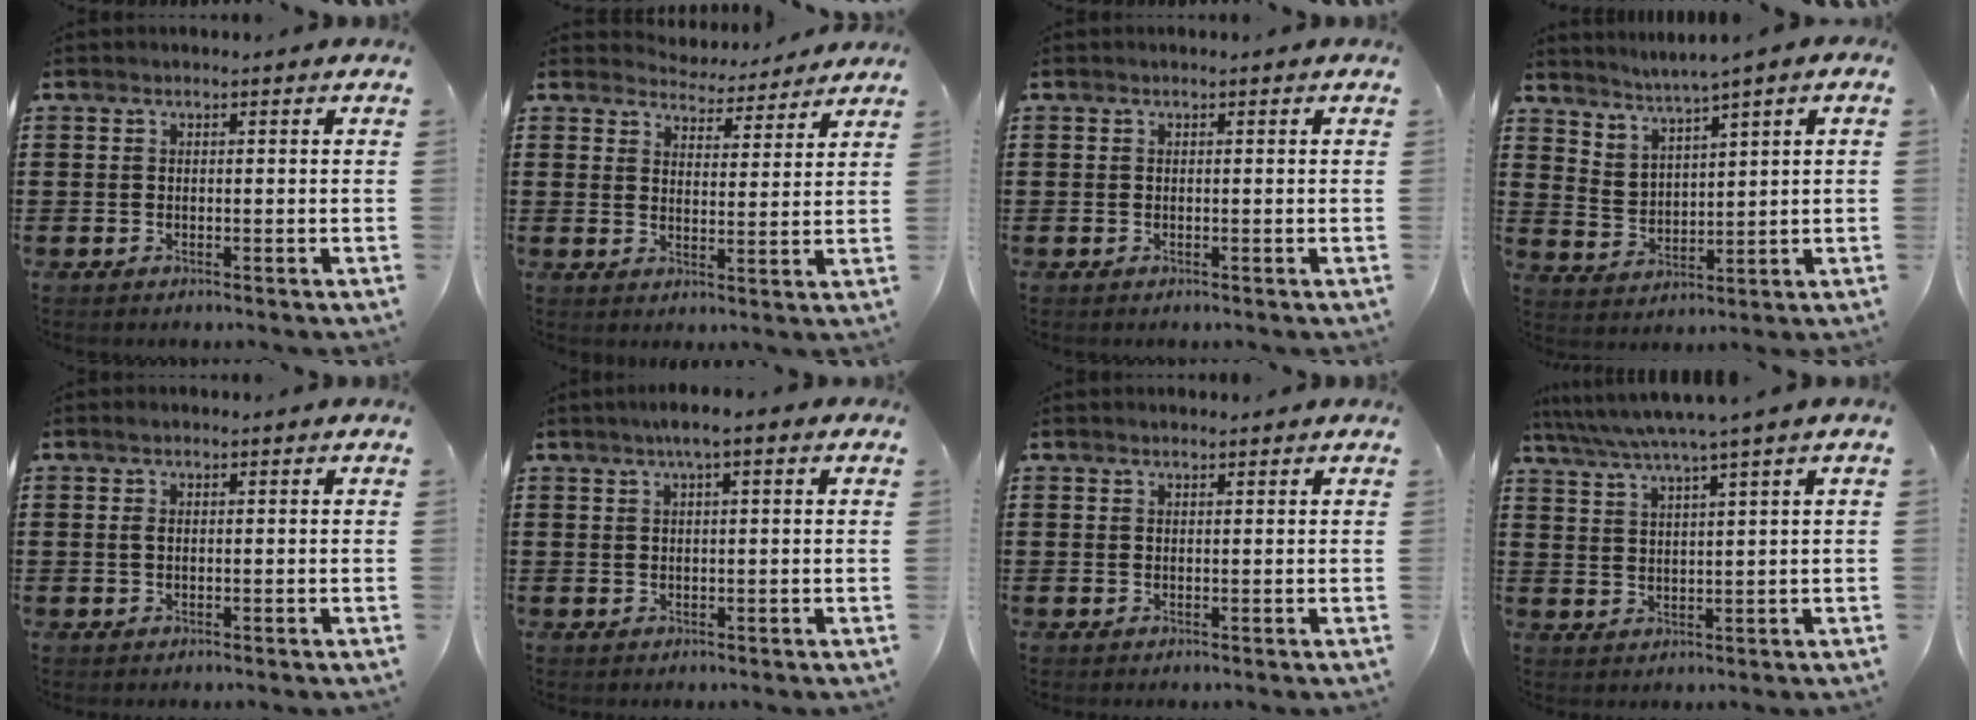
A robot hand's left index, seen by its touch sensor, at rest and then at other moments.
{"total": 4.5, "force": [4.5, 0.4, 0.1], "torque": [-0.016, -0.030, 0.078]}
{"total": 0.0}
{"total": 2.2, "force": [2.2, 0.2, 0.3], "torque": [-0.019, -0.014, 0.035]}
{"total": 1.2, "force": [0.3, 0.4, 1.0], "torque": [-0.022, 0.004, 0.004]}
{"total": 2.5, "force": [1.1, 0.3, 2.2], "torque": [-0.043, 0.003, 0.019]}
{"total": 0.7, "force": [0.7, 0.0, 0.3], "torque": [-0.006, 0.000, 0.014]}
{"total": 4.5, "force": [3.4, -0.9, 2.8], "torque": [-0.066, -0.018, 0.055]}